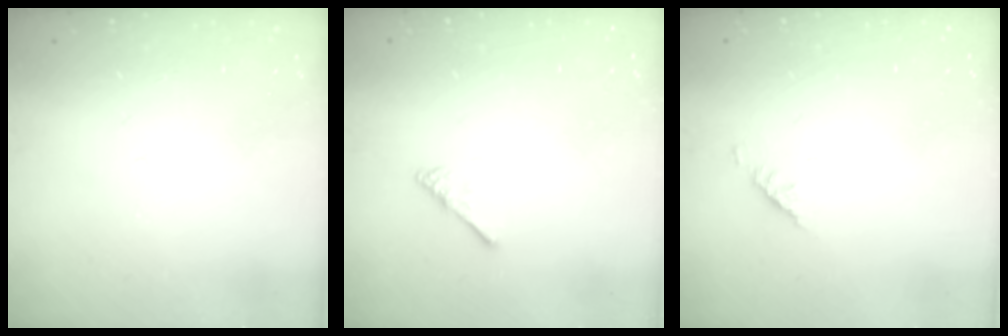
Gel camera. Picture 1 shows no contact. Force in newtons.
{"total": 2.5, "press": 2.5, "slide": 0.4}
{"total": 1.9, "press": 1.8, "slide": 0.5}